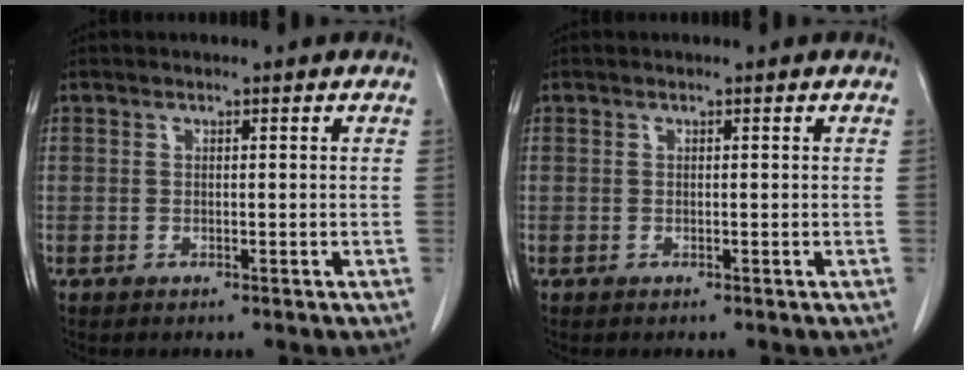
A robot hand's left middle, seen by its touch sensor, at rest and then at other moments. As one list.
[{"total": 0.0}]